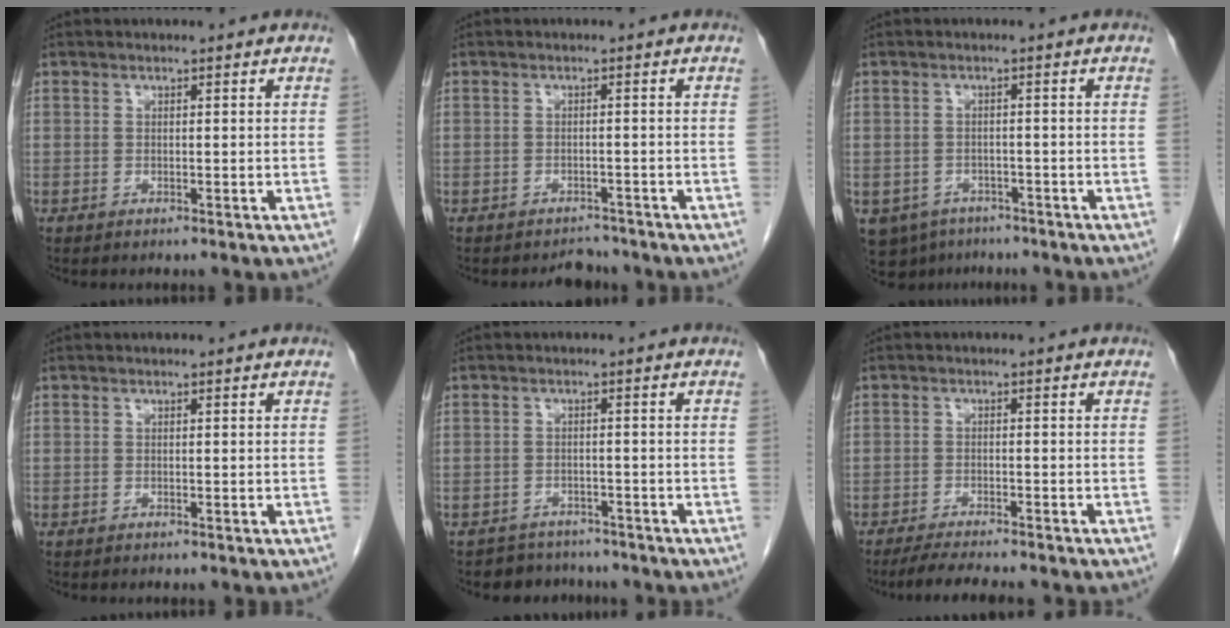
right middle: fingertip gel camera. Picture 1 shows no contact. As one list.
[{"total": 2.6, "force": [-2.4, 0.9, -0.3], "torque": [-0.002, -0.003, -0.034]}, {"total": 7.5, "force": [-5.1, 5.3, 1.5], "torque": [-0.031, 0.000, -0.069]}, {"total": 0.0}, {"total": 4.6, "force": [-4.0, 2.2, -0.4], "torque": [0.009, 0.011, -0.056]}, {"total": 7.1, "force": [-6.1, 0.6, 3.5], "torque": [-0.052, -0.015, -0.094]}]